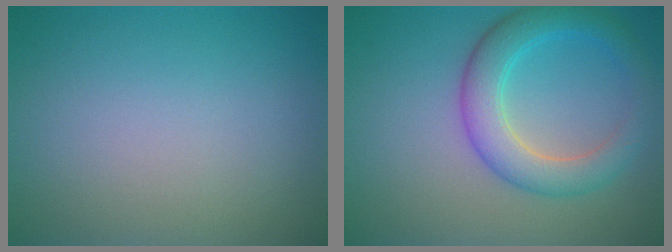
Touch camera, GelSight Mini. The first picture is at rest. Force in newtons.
{"total": 5.0, "press": 4.9, "slide": 0.3}